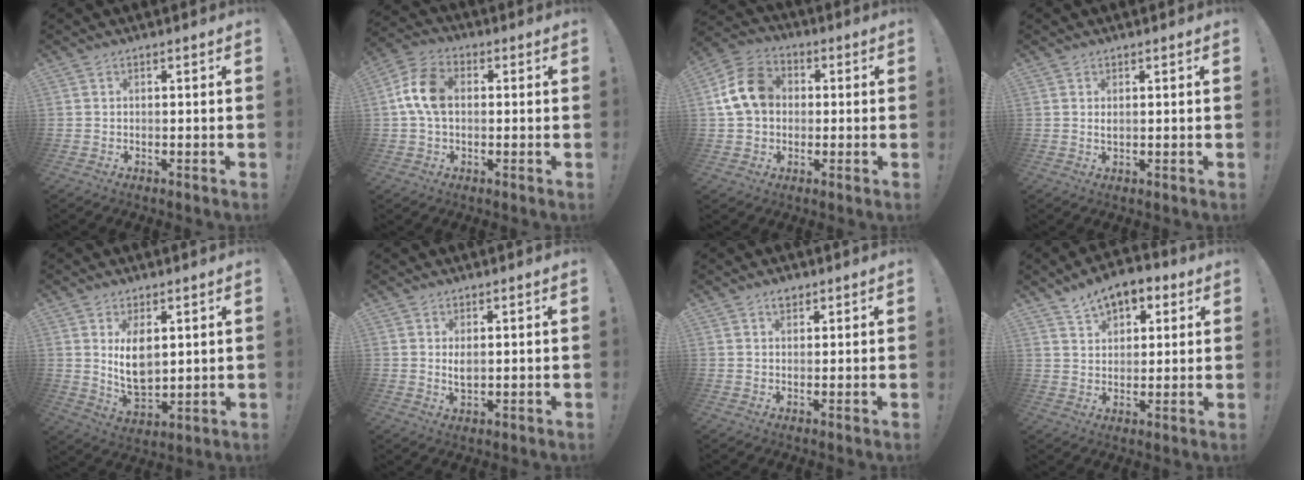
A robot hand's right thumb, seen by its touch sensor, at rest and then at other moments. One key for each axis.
{"total": 10.6, "fx": 0.8, "fy": 7.0, "fz": 7.9, "tx": -0.147, "ty": 0.011, "tz": 0.019}
{"total": 13.9, "fx": 1.9, "fy": 11.0, "fz": 8.3, "tx": -0.140, "ty": 0.015, "tz": 0.045}
{"total": 0.8, "fx": 0.4, "fy": 0.3, "fz": 0.7, "tx": -0.013, "ty": 0.001, "tz": 0.006}
{"total": 9.3, "fx": 3.3, "fy": 5.5, "fz": 6.8, "tx": -0.122, "ty": -0.023, "tz": 0.061}
{"total": 2.9, "fx": 0.9, "fy": 1.4, "fz": 2.3, "tx": -0.030, "ty": -0.006, "tz": 0.012}
{"total": 2.5, "fx": 1.8, "fy": 1.6, "fz": 1.0, "tx": -0.010, "ty": -0.005, "tz": 0.031}
{"total": 9.2, "fx": 6.0, "fy": 5.5, "fz": 4.2, "tx": -0.059, "ty": -0.030, "tz": 0.112}